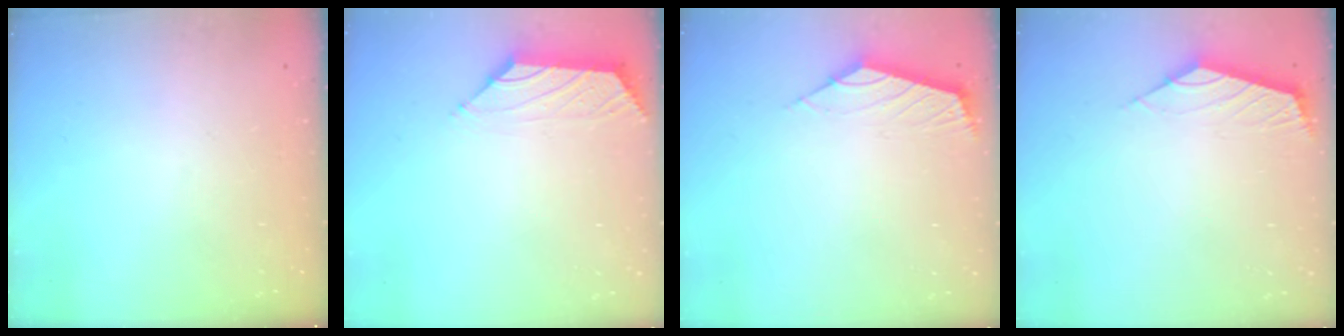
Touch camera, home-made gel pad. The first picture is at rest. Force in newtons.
{"total": 0.8, "press": 0.4, "slide": 0.6}
{"total": 2.6, "press": 2.6, "slide": 0.7}
{"total": 2.6, "press": 2.5, "slide": 0.6}